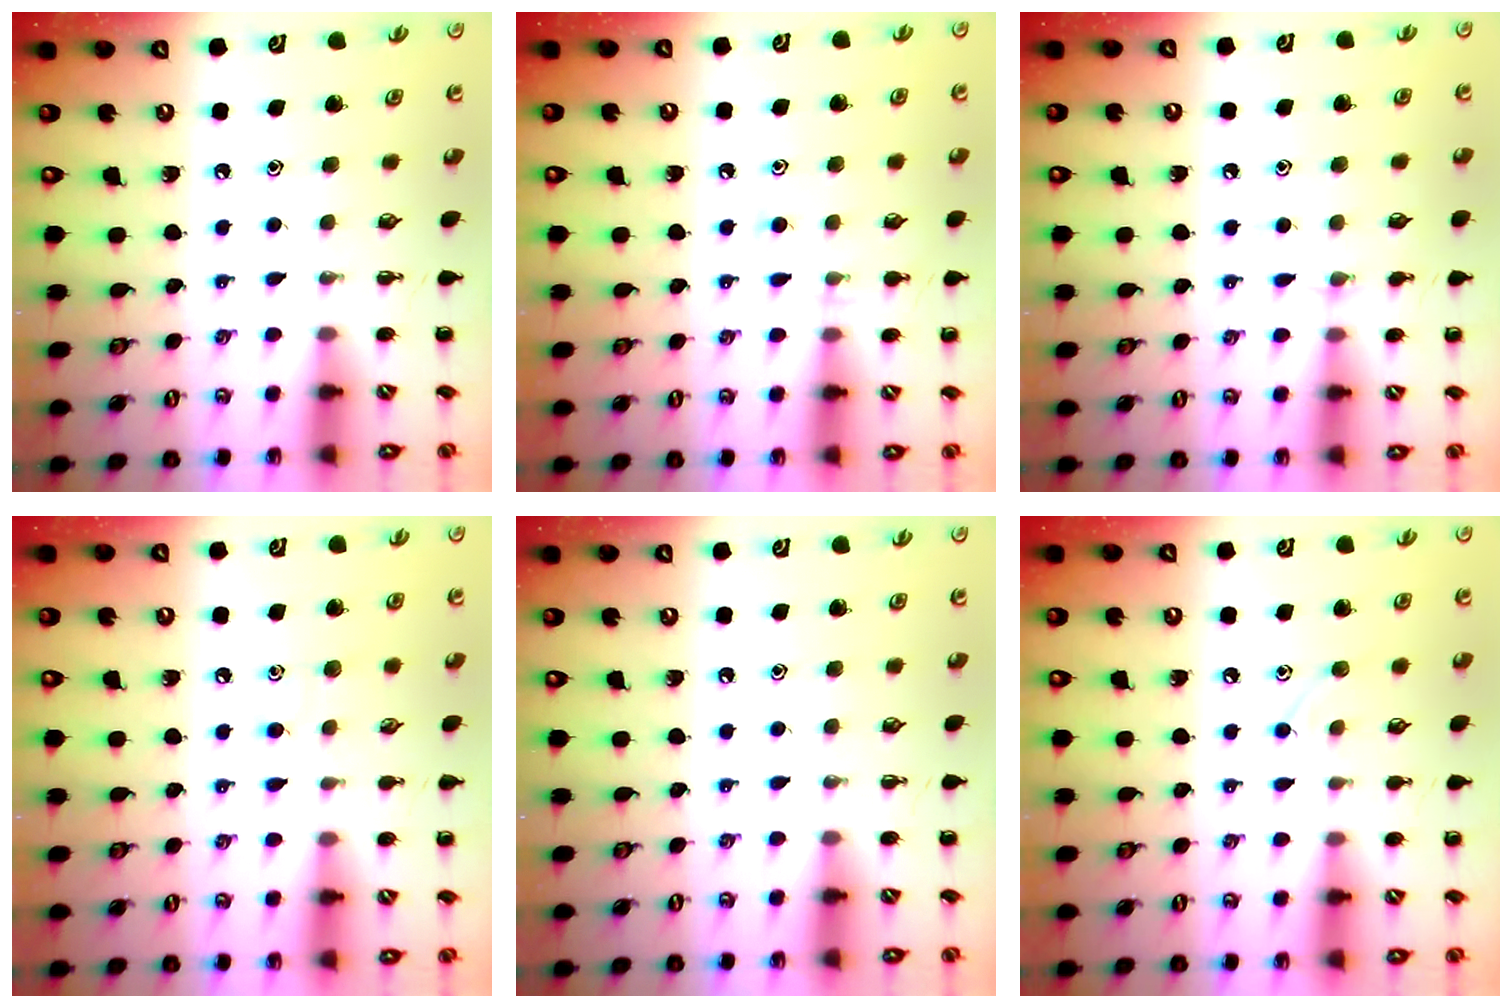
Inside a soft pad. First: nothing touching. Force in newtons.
{"total": 6.7, "press": 6.4, "slide": 1.9}
{"total": 5.8, "press": 5.4, "slide": 2.1}
{"total": 5.0, "press": 4.8, "slide": 1.3}
{"total": 0.0}
{"total": 7.1, "press": 6.7, "slide": 2.4}